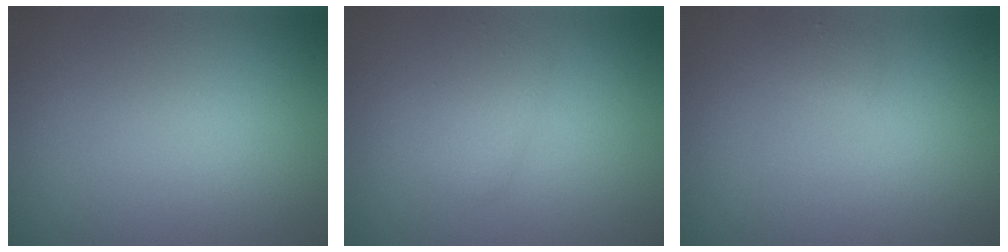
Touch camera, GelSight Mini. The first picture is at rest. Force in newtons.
{"total": 1.8, "press": 1.8, "slide": 0.1}
{"total": 0.8, "press": 0.8, "slide": 0.0}